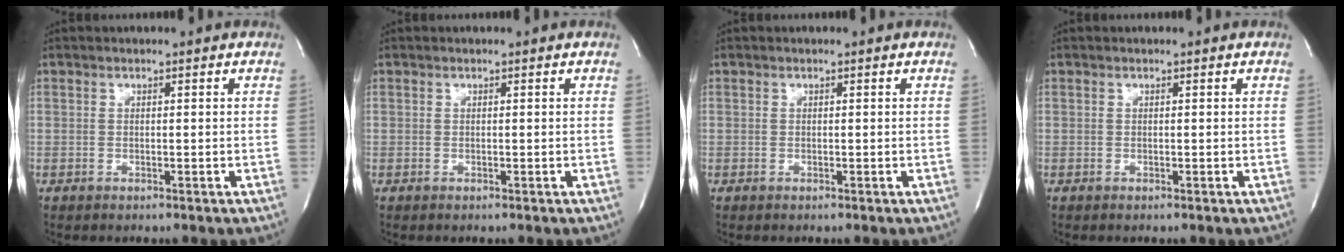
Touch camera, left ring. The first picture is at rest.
{"total": 0.0}
{"total": 0.0}
{"total": 0.0}